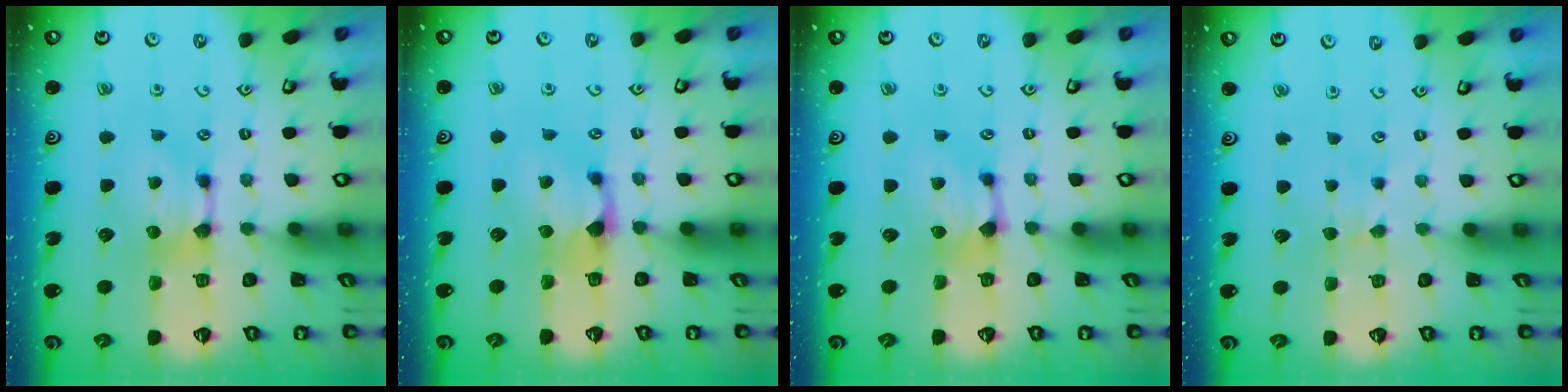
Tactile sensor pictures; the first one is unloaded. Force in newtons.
{"total": 1.0, "press": 0.3, "slide": 0.9}
{"total": 0.8, "press": 0.4, "slide": 0.7}
{"total": 2.3, "press": 2.2, "slide": 0.5}